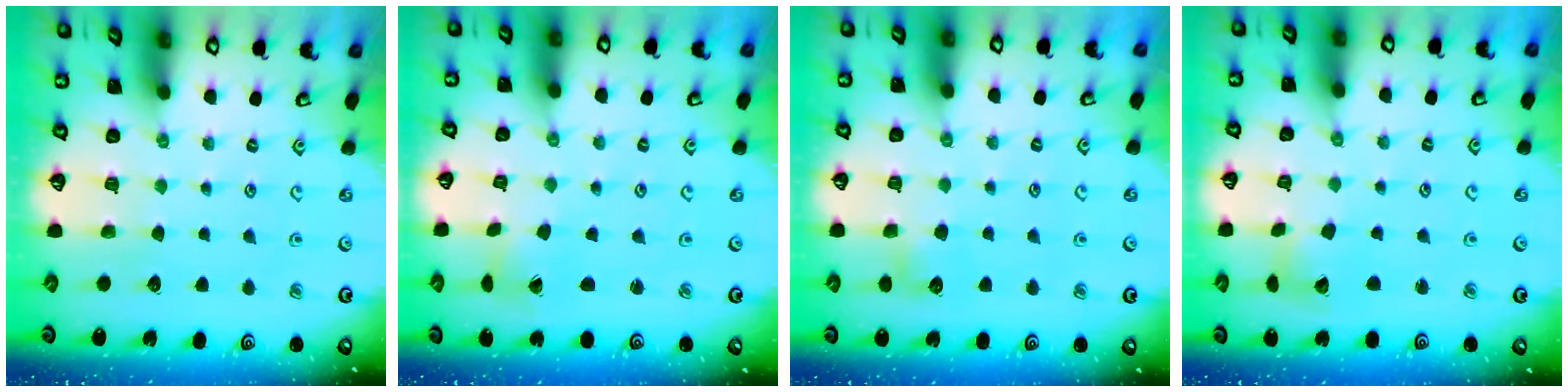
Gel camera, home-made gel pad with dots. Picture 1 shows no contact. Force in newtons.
{"total": 1.6, "press": 1.5, "slide": 0.3}
{"total": 6.6, "press": 6.6, "slide": 0.5}
{"total": 6.1, "press": 6.0, "slide": 0.7}